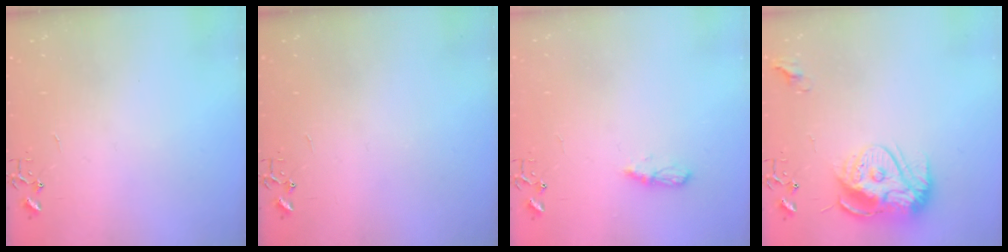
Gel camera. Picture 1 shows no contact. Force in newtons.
{"total": 0.0}
{"total": 5.1, "press": 5.1, "slide": 0.5}
{"total": 15.6, "press": 15.6, "slide": 1.3}